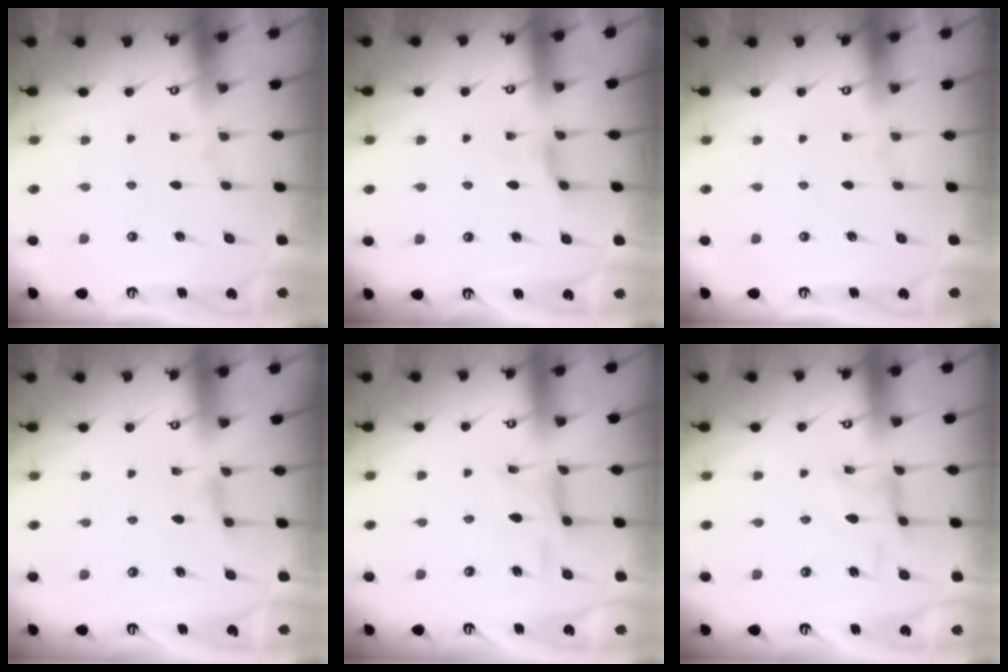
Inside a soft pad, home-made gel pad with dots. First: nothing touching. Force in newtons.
{"total": 2.7, "press": 2.7, "slide": 0.3}
{"total": 0.0}
{"total": 2.9, "press": 2.9, "slide": 0.5}
{"total": 6.7, "press": 6.7, "slide": 0.4}
{"total": 2.4, "press": 2.4, "slide": 0.3}